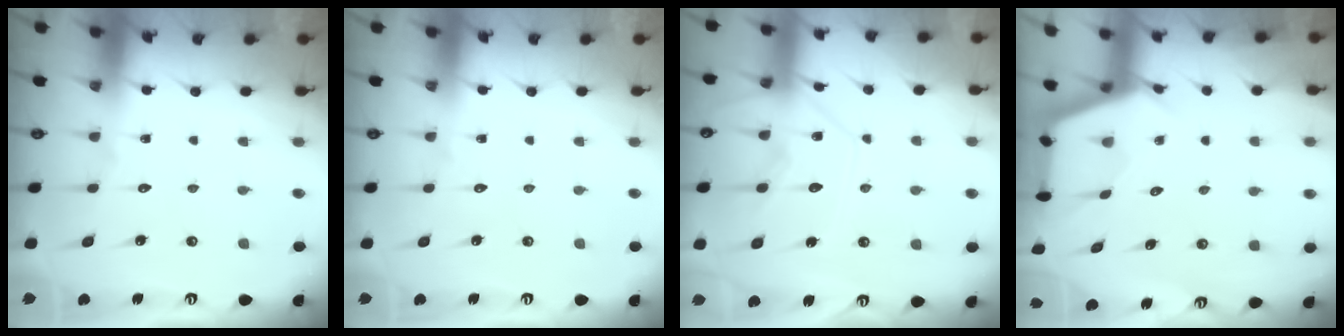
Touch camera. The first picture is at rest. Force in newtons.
{"total": 0.0}
{"total": 13.2, "press": 13.1, "slide": 1.2}
{"total": 2.8, "press": 2.7, "slide": 0.4}